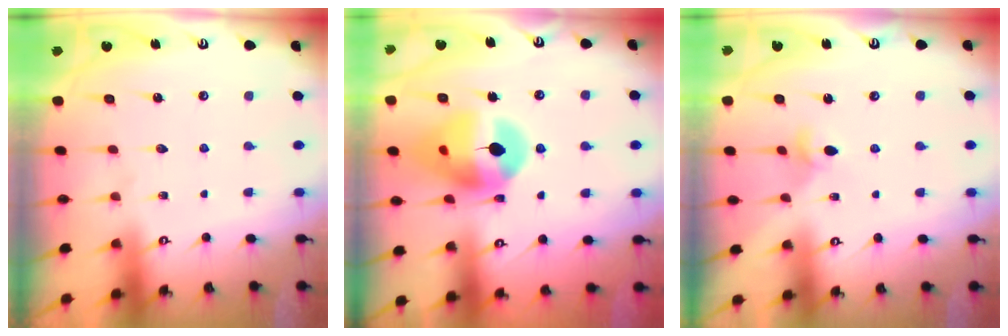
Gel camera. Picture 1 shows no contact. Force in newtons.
{"total": 14.5, "press": 14.4, "slide": 1.5}
{"total": 4.8, "press": 4.8, "slide": 0.6}